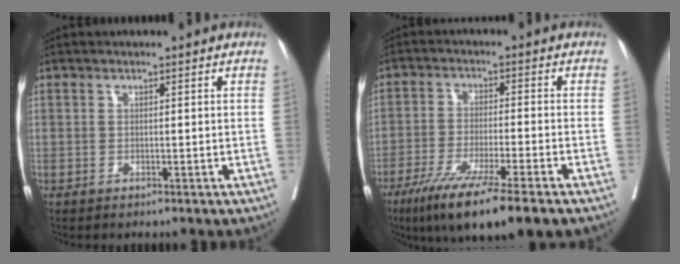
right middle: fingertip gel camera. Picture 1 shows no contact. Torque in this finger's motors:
{"motor_torque": [1.29, -0.85, 0.65, 0.19]}